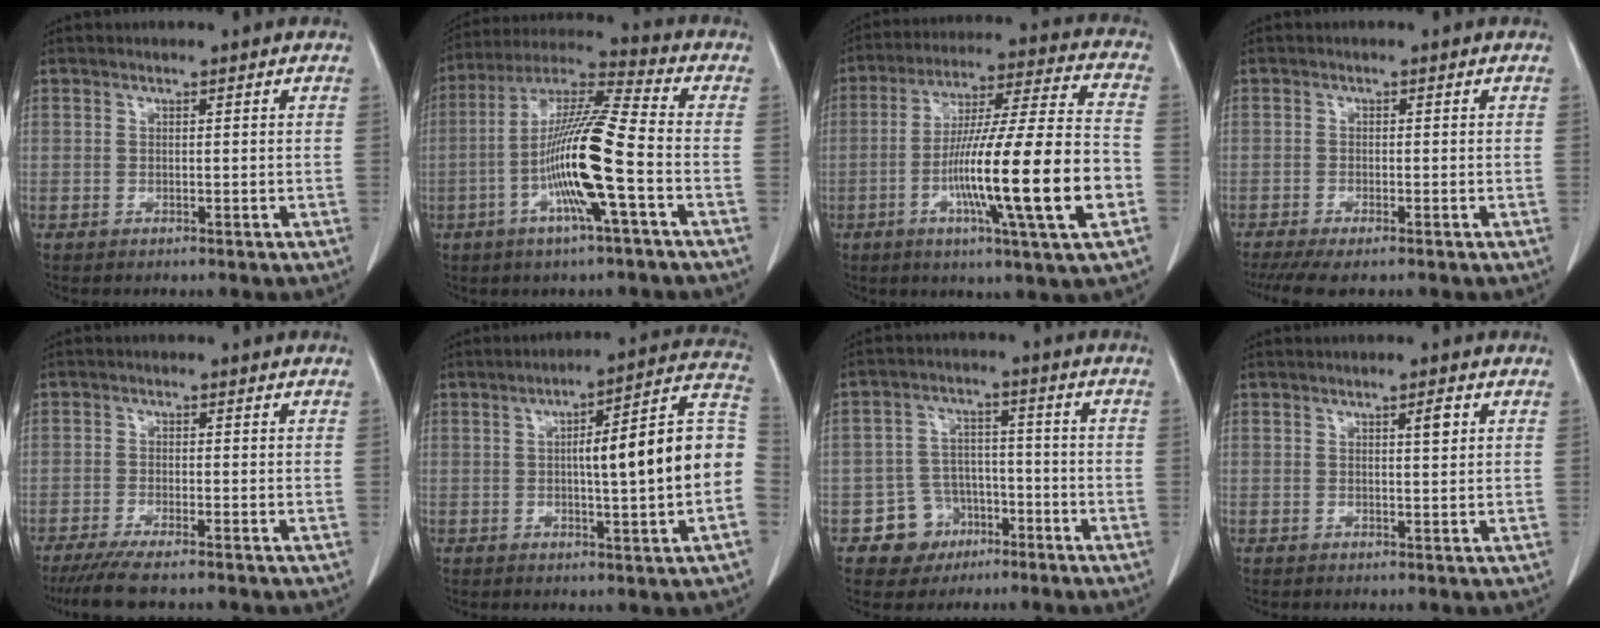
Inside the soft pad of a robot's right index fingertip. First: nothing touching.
{"total": 14.5, "force": [-4.0, -0.1, 13.9], "torque": [-0.272, 0.002, -0.084]}
{"total": 20.6, "force": [-5.8, 0.0, 19.8], "torque": [-0.328, -0.011, -0.100]}
{"total": 5.3, "force": [-4.2, 0.7, 3.2], "torque": [-0.048, -0.011, -0.070]}
{"total": 6.5, "force": [-5.3, 0.4, 3.7], "torque": [-0.058, -0.015, -0.087]}
{"total": 16.2, "force": [-0.6, 1.3, 16.1], "torque": [-0.203, 0.035, -0.010]}
{"total": 6.9, "force": [-3.5, 5.9, 0.6], "torque": [0.002, 0.016, -0.051]}
{"total": 1.7, "force": [0.7, 0.2, 1.6], "torque": [-0.026, 0.000, 0.011]}